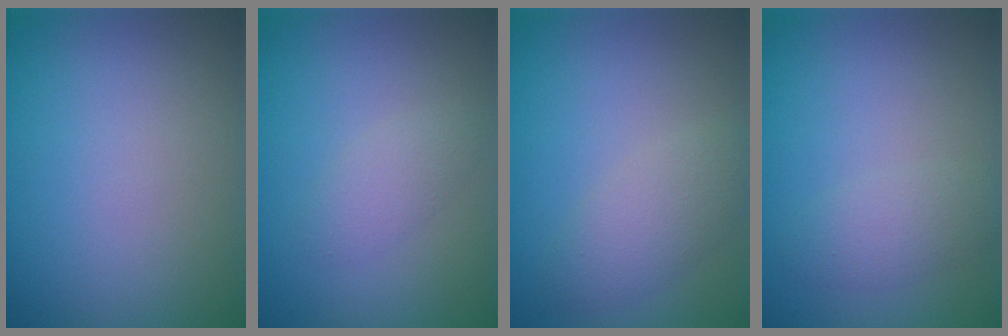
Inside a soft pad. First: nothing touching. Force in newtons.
{"total": 1.7, "press": 1.7, "slide": 0.1}
{"total": 3.0, "press": 3.0, "slide": 0.1}
{"total": 2.1, "press": 2.1, "slide": 0.1}